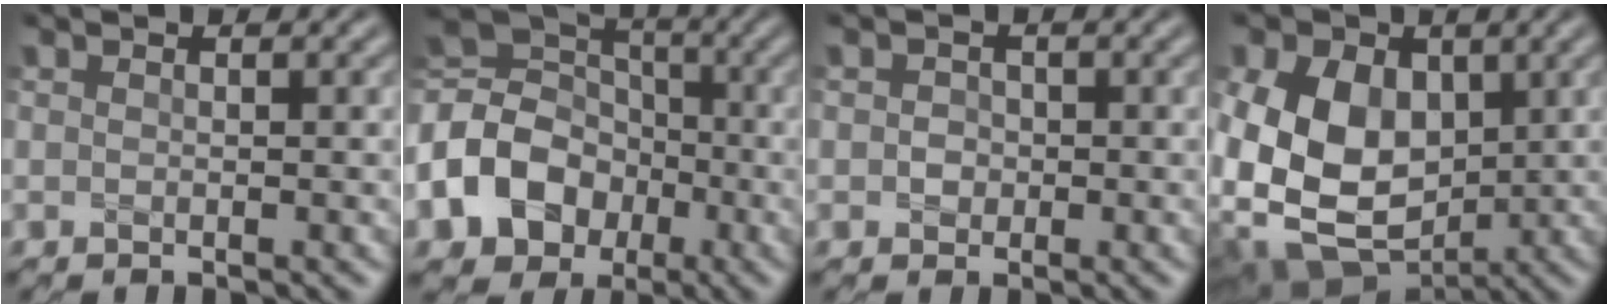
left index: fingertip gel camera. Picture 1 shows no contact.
{"total": 10.6, "force": [-3.4, 8.5, 5.3], "torque": [-0.131, -0.012, -0.078]}
{"total": 1.4, "force": [0.0, 1.3, 0.4], "torque": [0.011, 0.000, -0.007]}
{"total": 15.5, "force": [0.8, 12.9, 8.6], "torque": [-0.198, 0.012, 0.003]}